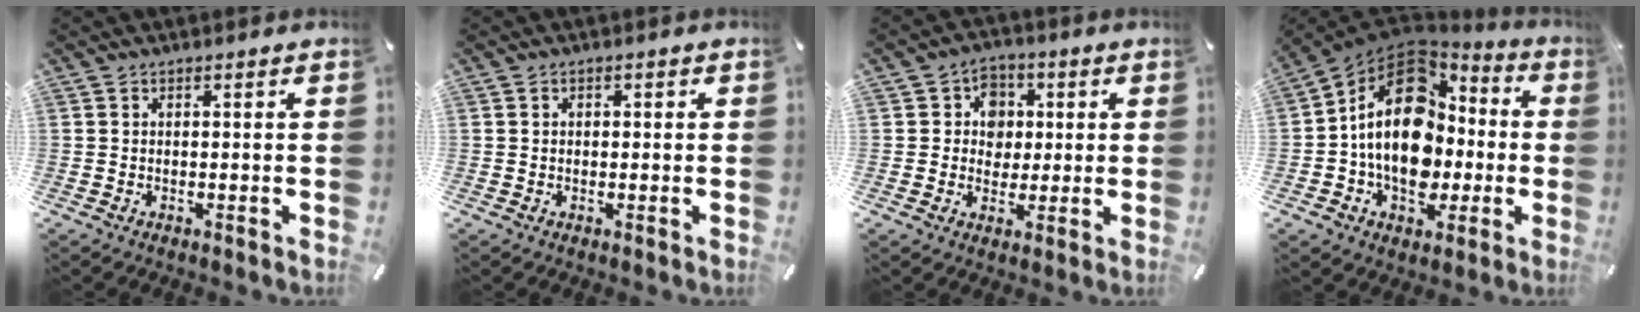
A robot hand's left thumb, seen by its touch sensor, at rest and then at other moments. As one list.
[{"total": 0.9, "force": [0.0, 0.8, 0.4], "torque": [-0.009, 0.005, -0.003]}, {"total": 7.4, "force": [0.9, 7.0, 2.4], "torque": [-0.027, 0.003, 0.013]}, {"total": 20.4, "force": [-0.4, 15.2, 13.5], "torque": [-0.239, 0.005, 0.000]}]